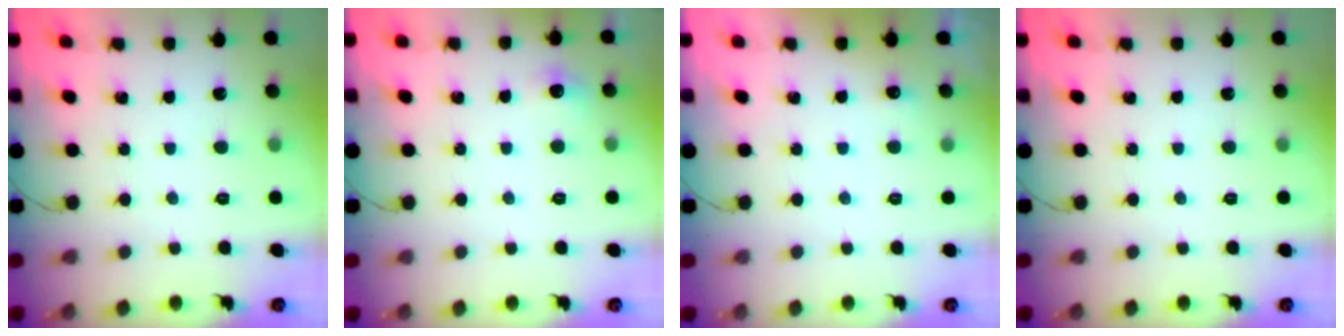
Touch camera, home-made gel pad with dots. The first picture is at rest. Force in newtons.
{"total": 4.8, "press": 4.5, "slide": 1.5}
{"total": 6.4, "press": 2.5, "slide": 5.9}
{"total": 0.0}